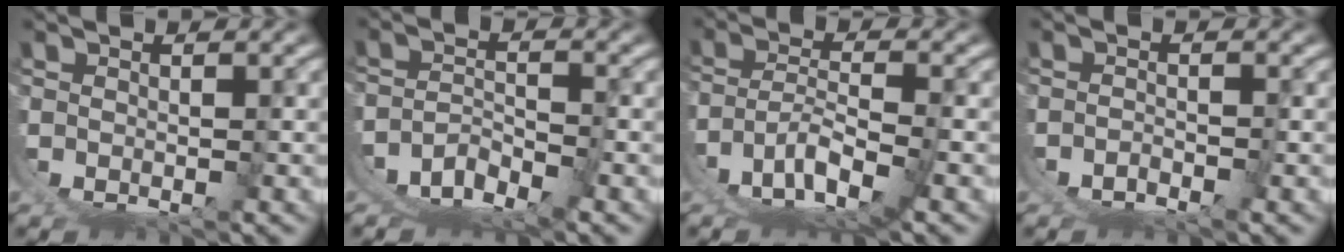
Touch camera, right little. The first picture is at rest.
{"total": 9.7, "force": [-1.8, 8.4, 4.5], "torque": [-0.134, -0.043, -0.028]}
{"total": 9.3, "force": [-0.7, 7.2, 5.8], "torque": [-0.146, -0.041, 0.002]}
{"total": 2.8, "force": [-1.0, 2.4, 1.2], "torque": [-0.035, -0.010, -0.013]}